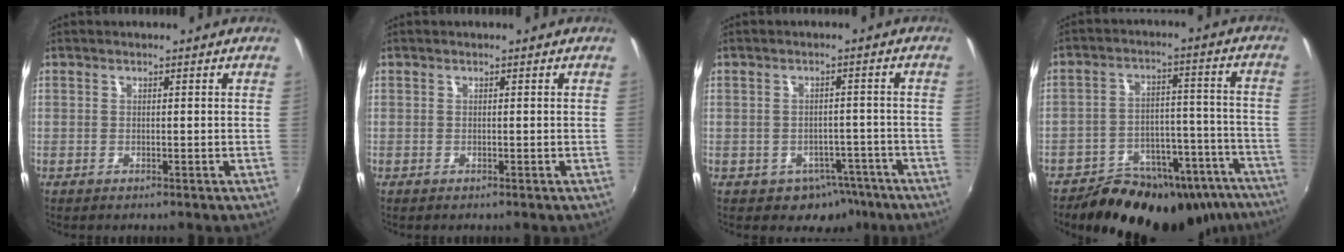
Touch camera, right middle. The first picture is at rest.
{"total": 0.0}
{"total": 6.4, "force": [-4.0, 4.8, 1.6], "torque": [-0.035, 0.014, -0.037]}
{"total": 25.2, "force": [-19.3, 12.0, 10.9], "torque": [-0.174, 0.033, -0.234]}